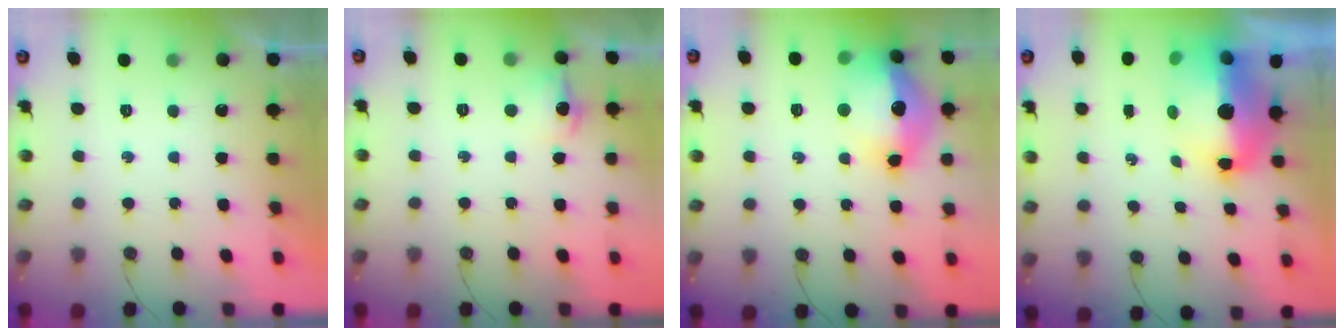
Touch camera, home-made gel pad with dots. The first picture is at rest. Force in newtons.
{"total": 8.2, "press": 8.2, "slide": 0.8}
{"total": 18.1, "press": 18.1, "slide": 1.8}
{"total": 15.2, "press": 13.3, "slide": 7.4}